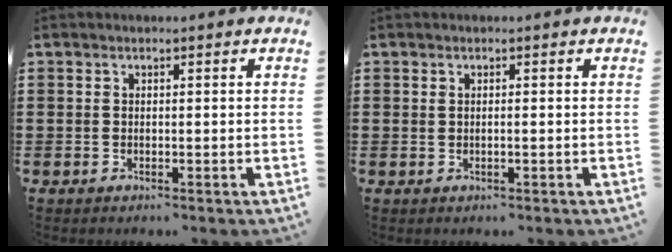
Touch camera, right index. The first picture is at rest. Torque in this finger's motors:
{"motor_torque": [-0.18, 0.16, -0.01, -0.01]}